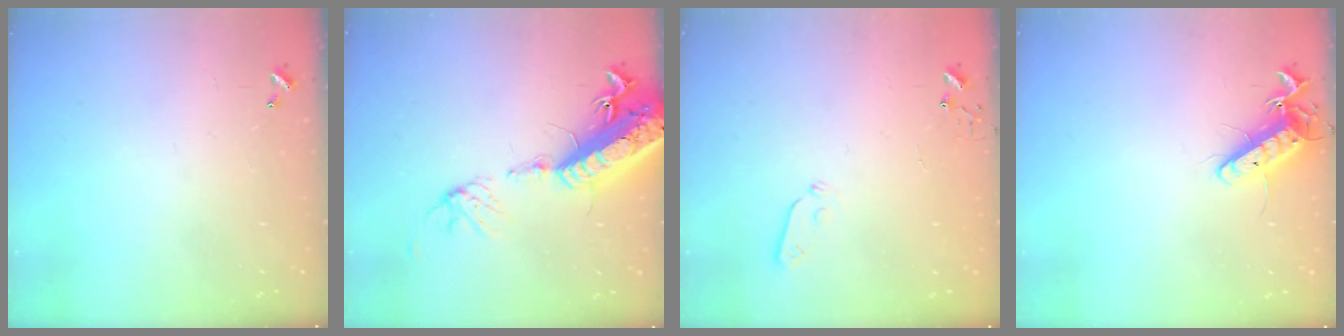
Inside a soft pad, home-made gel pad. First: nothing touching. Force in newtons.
{"total": 21.7, "press": 21.1, "slide": 4.7}
{"total": 3.7, "press": 3.6, "slide": 0.8}
{"total": 11.7, "press": 11.7, "slide": 1.1}